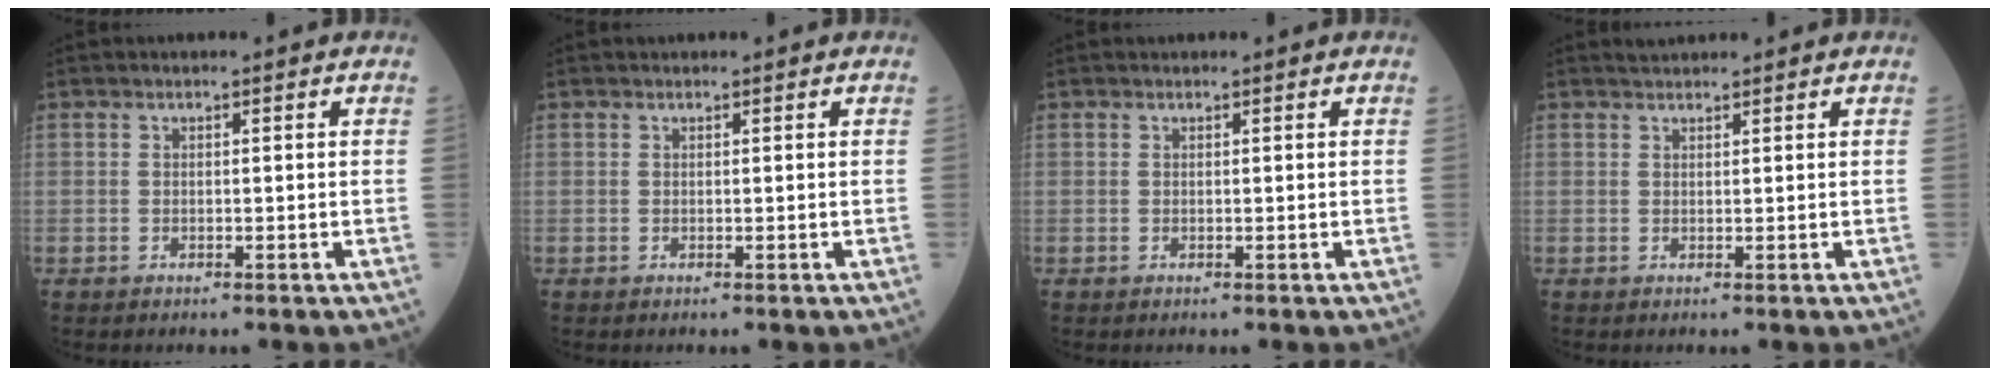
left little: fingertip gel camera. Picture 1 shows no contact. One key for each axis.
{"total": 0.0}
{"total": 0.0}
{"total": 1.2, "fx": 1.2, "fy": 0.2, "fz": 0.1, "tx": -0.009, "ty": 0.012, "tz": 0.025}